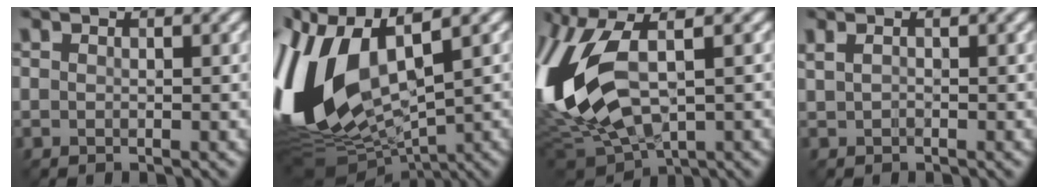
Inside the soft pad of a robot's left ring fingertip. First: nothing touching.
{"total": 13.8, "force": [1.1, 7.6, 11.4], "torque": [-0.261, 0.000, 0.024]}
{"total": 14.4, "force": [0.8, 7.1, 12.5], "torque": [-0.301, -0.004, 0.027]}
{"total": 0.7, "force": [0.3, 0.3, 0.6], "torque": [-0.015, 0.001, 0.007]}